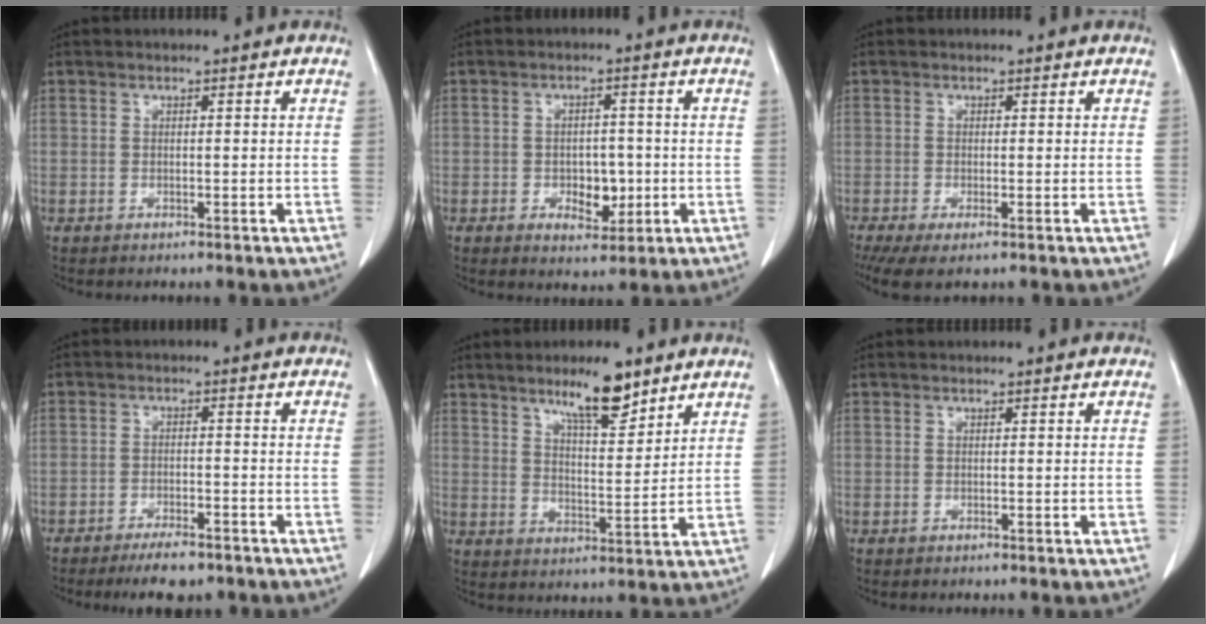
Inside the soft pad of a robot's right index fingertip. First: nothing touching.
{"total": 4.9, "force": [-1.1, 3.0, 3.7], "torque": [-0.045, 0.002, -0.007]}
{"total": 4.0, "force": [-2.3, 1.2, 3.0], "torque": [-0.055, -0.012, -0.040]}
{"total": 5.5, "force": [-4.3, 1.7, 3.0], "torque": [-0.047, -0.002, -0.066]}
{"total": 8.6, "force": [6.2, 1.7, 5.7], "torque": [-0.097, -0.003, 0.107]}
{"total": 0.0}